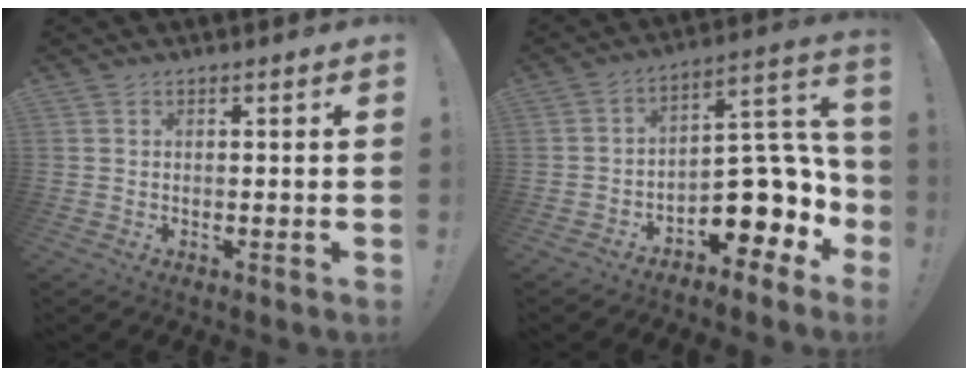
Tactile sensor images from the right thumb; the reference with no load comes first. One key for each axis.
{"total": 14.9, "fx": -4.2, "fy": 9.7, "fz": 10.4, "tx": -0.100, "ty": 0.020, "tz": -0.052}